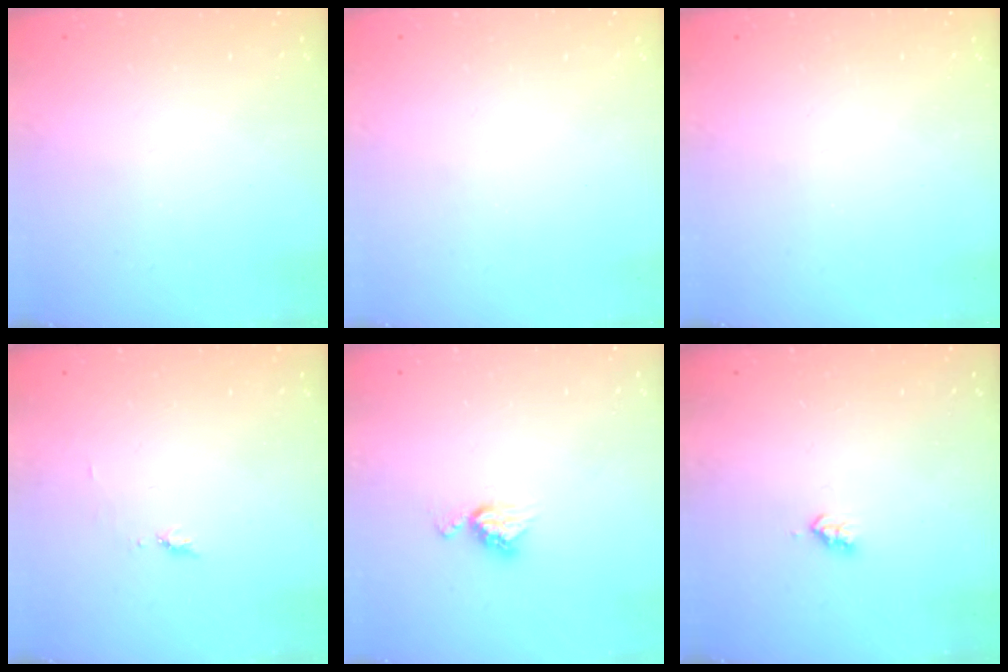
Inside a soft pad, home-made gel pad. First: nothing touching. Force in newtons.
{"total": 0.0}
{"total": 0.0}
{"total": 4.8, "press": 4.7, "slide": 0.6}
{"total": 7.1, "press": 7.1, "slide": 0.3}
{"total": 3.1, "press": 3.1, "slide": 0.4}